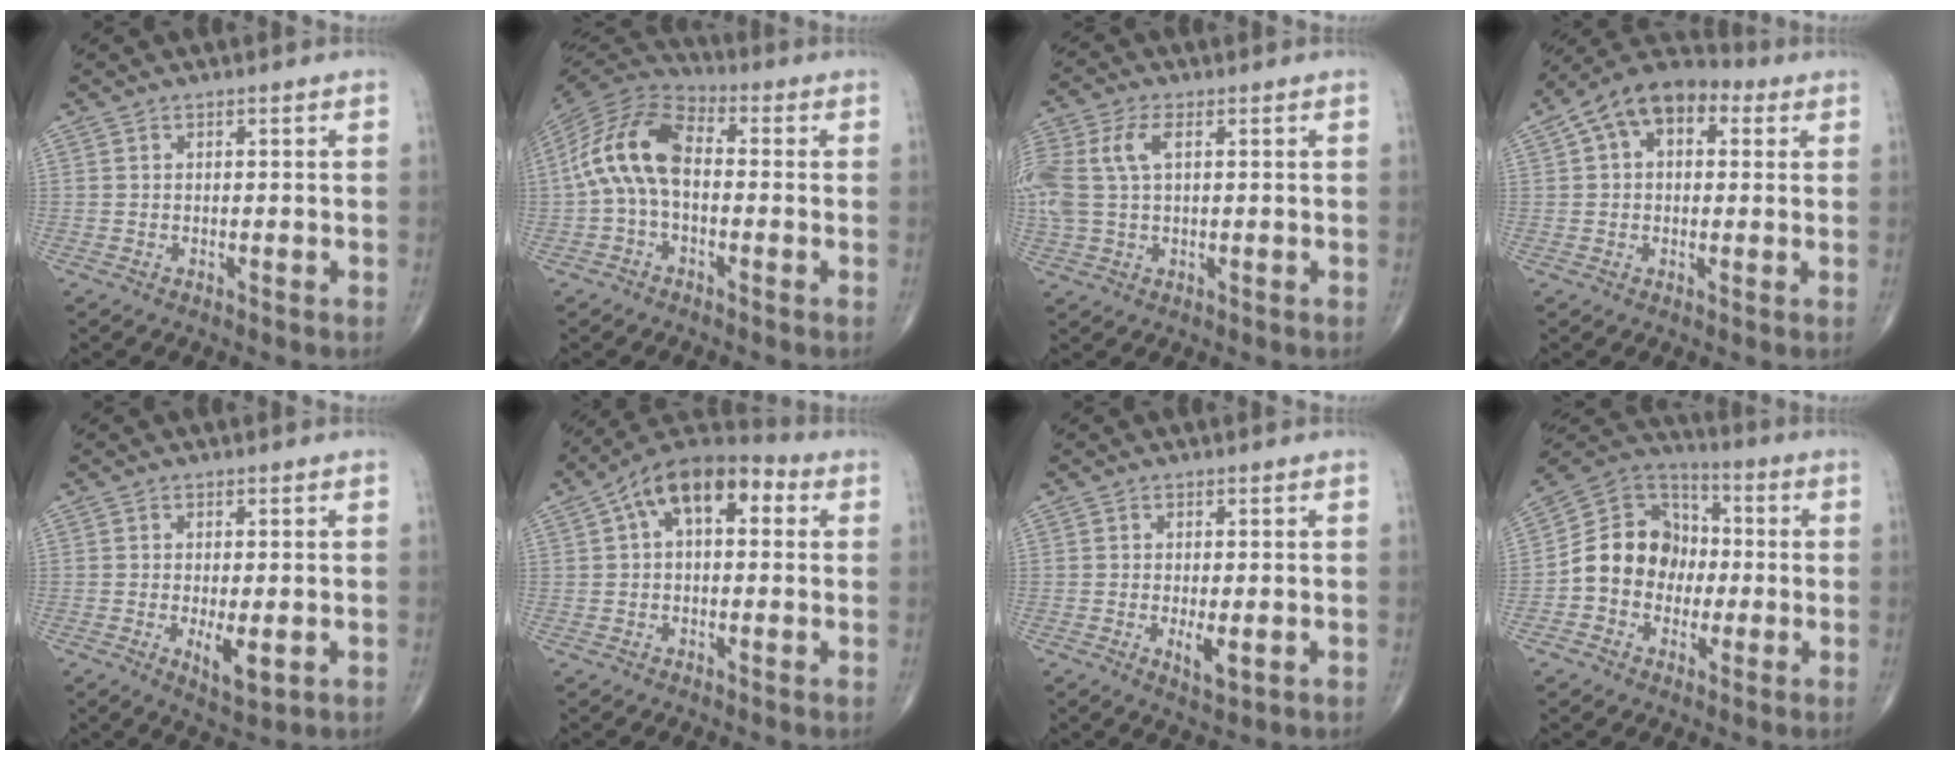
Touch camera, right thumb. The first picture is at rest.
{"total": 13.6, "force": [-0.2, 7.9, 11.0], "torque": [-0.213, 0.037, -0.017]}
{"total": 10.9, "force": [2.3, 6.2, 8.6], "torque": [-0.237, 0.022, 0.049]}
{"total": 12.3, "force": [3.8, 7.8, 8.7], "torque": [-0.128, 0.032, 0.051]}
{"total": 5.3, "force": [-1.2, 2.0, 4.8], "torque": [-0.079, -0.014, -0.015]}
{"total": 13.7, "force": [3.8, 7.6, 10.7], "torque": [-0.153, 0.038, 0.051]}
{"total": 3.8, "force": [-0.8, 1.4, 3.4], "torque": [-0.057, -0.010, -0.011]}
{"total": 13.4, "force": [-1.6, 11.4, 6.9], "torque": [-0.083, 0.039, -0.039]}